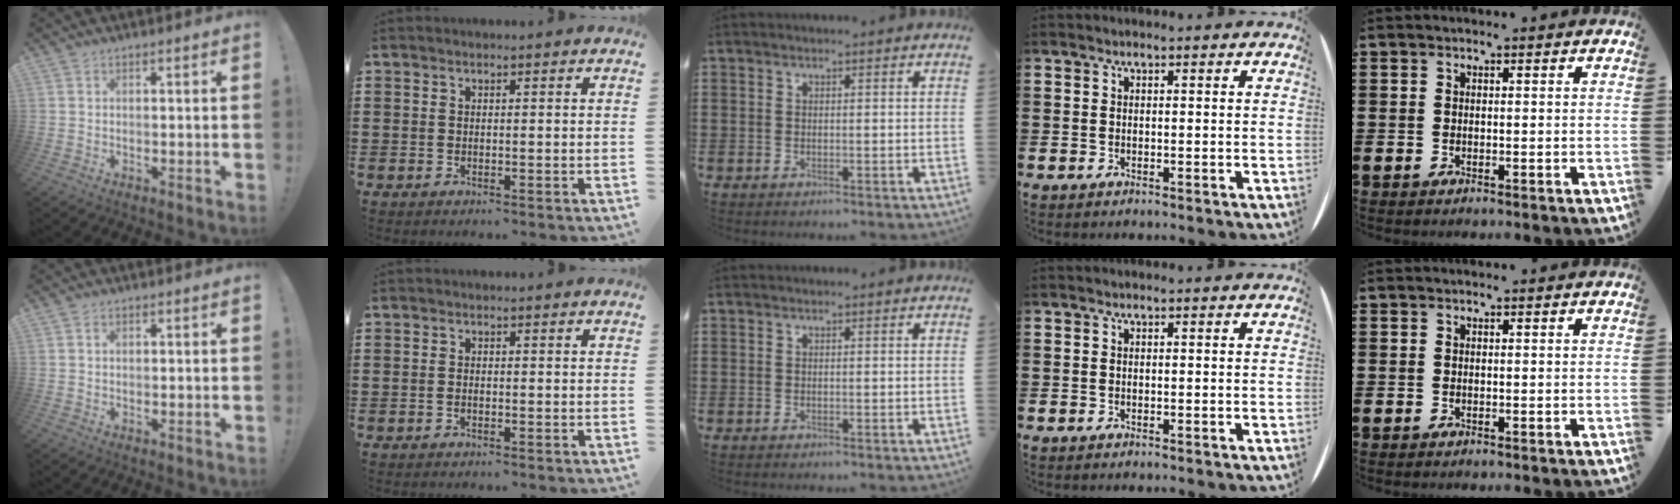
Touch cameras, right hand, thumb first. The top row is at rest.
{"thumb": {"total": 0.7, "force": [0.3, 0.5, 0.3], "torque": [-0.010, 0.004, 0.007]}, "index": {"total": 0.5, "force": [-0.3, 0.1, 0.4], "torque": [-0.009, -0.004, -0.005]}}